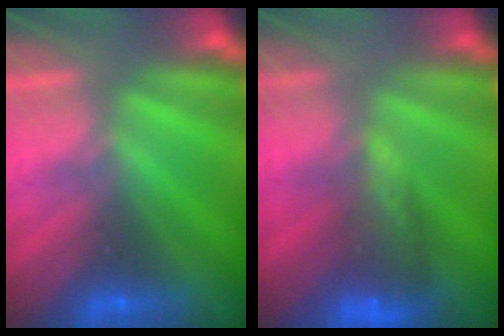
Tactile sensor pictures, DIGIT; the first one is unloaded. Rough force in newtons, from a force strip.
{"total": 8.2}